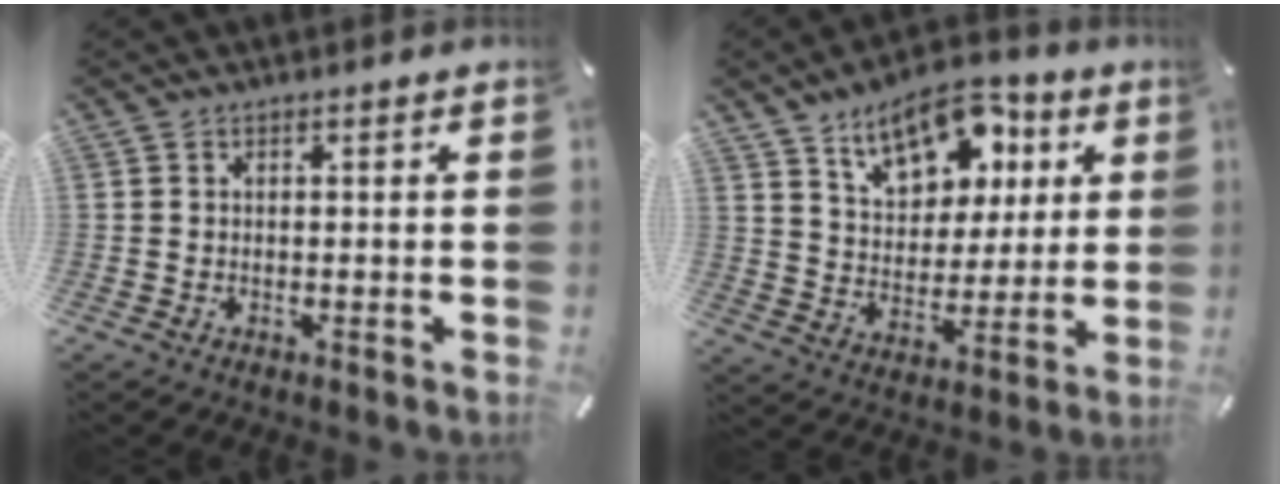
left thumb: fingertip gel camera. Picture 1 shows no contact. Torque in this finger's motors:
{"motor_torque": [2.35, 2.44, 1.42, -1.35, 0.17]}